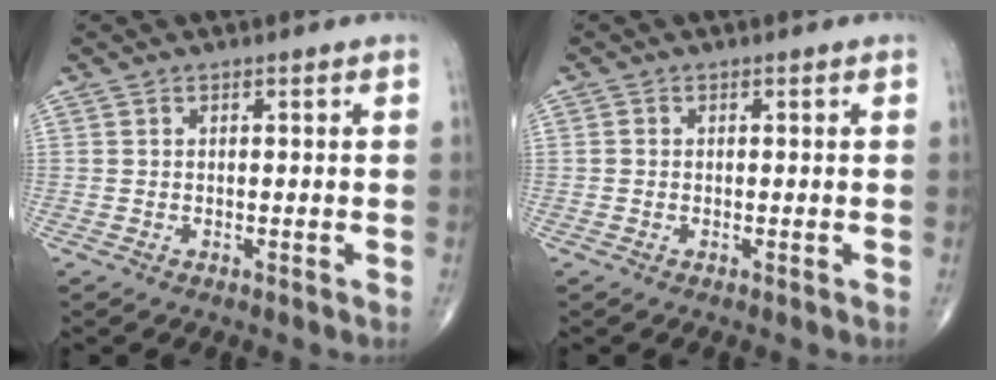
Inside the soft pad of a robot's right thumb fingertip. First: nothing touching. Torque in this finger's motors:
{"motor_torque": [-0.57, -0.22, -0.13, -0.08, -0.01]}